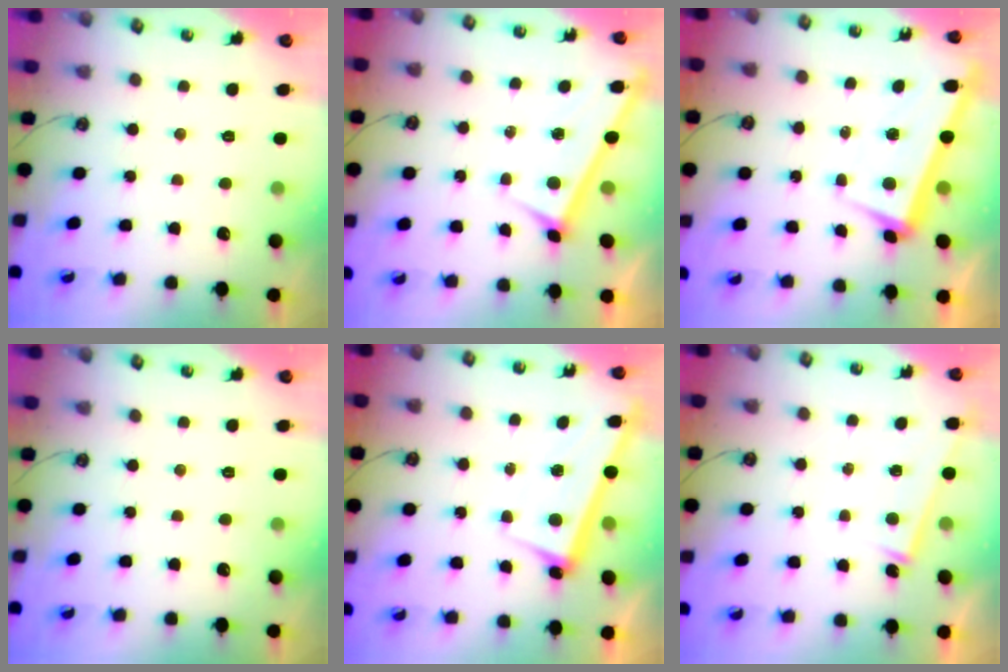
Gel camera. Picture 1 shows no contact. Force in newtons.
{"total": 3.3, "press": 3.3, "slide": 0.3}
{"total": 2.3, "press": 1.3, "slide": 1.9}
{"total": 0.0}
{"total": 2.7, "press": 2.5, "slide": 0.9}
{"total": 3.0, "press": 3.0, "slide": 0.4}